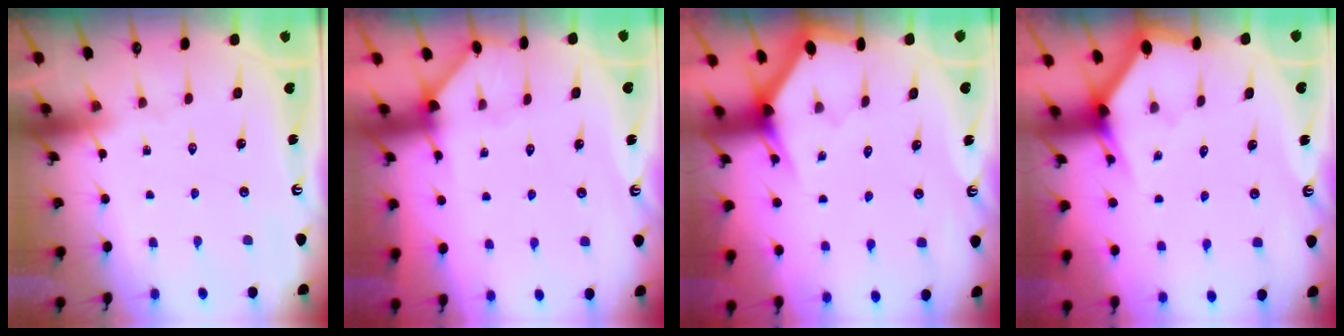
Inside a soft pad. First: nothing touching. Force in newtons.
{"total": 2.8, "press": 2.8, "slide": 0.2}
{"total": 3.2, "press": 3.2, "slide": 0.1}
{"total": 3.5, "press": 3.5, "slide": 0.1}